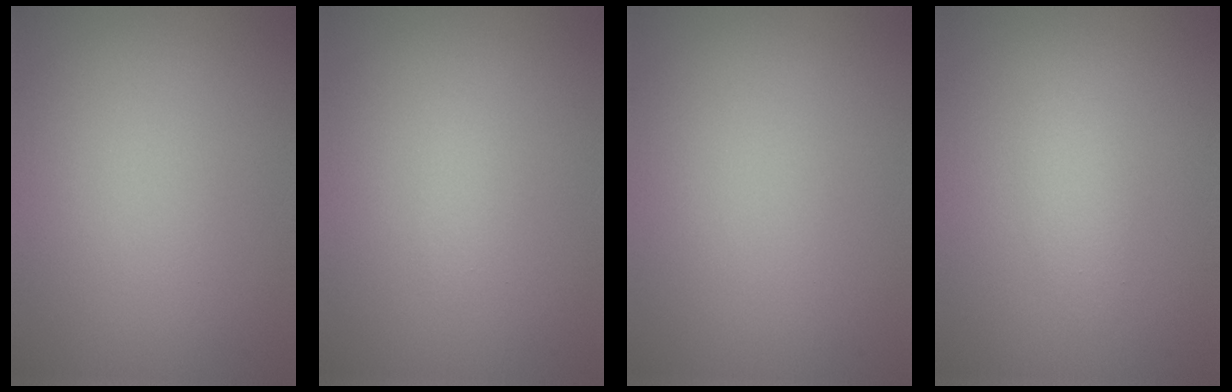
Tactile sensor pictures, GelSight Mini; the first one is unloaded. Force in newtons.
{"total": 0.6, "press": 0.6, "slide": 0.0}
{"total": 0.0}
{"total": 1.6, "press": 1.6, "slide": 0.1}